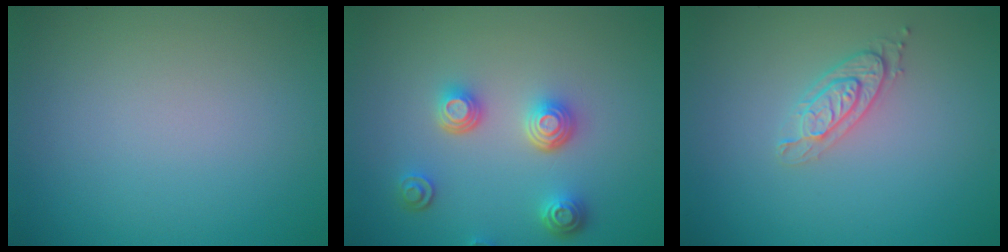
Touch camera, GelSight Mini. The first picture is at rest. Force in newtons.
{"total": 3.6, "press": 2.9, "slide": 2.1}
{"total": 2.1, "press": 2.1, "slide": 0.4}